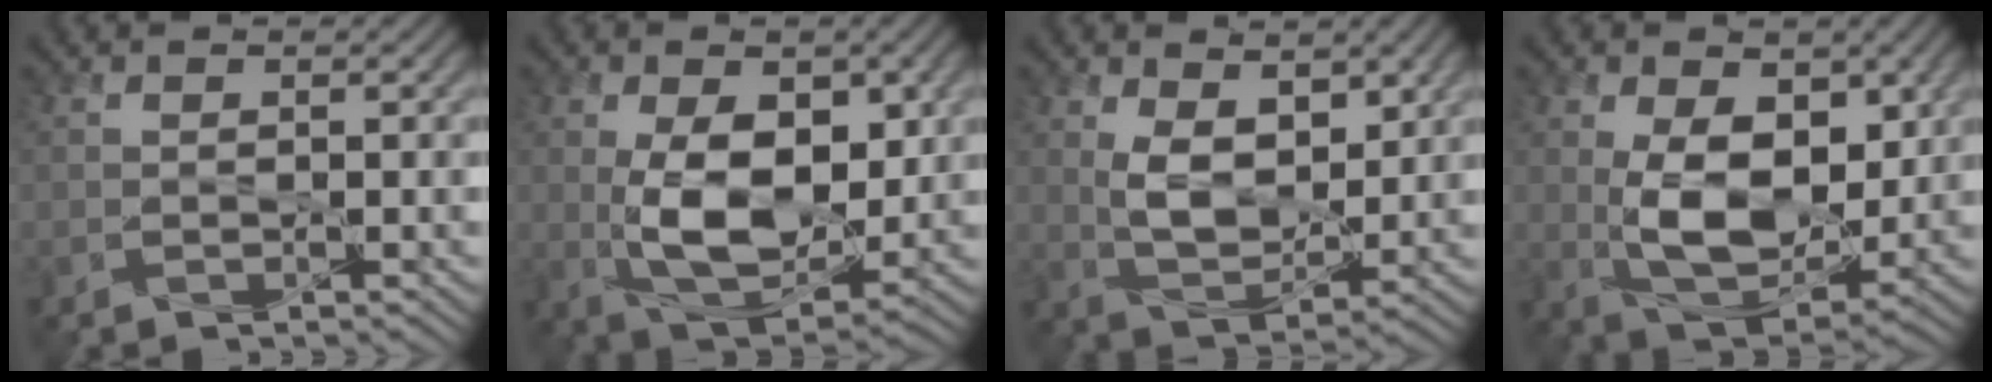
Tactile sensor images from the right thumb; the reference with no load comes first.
{"total": 10.7, "force": [0.7, 6.1, 8.8], "torque": [-0.163, -0.009, 0.017]}
{"total": 6.9, "force": [2.5, 4.0, 4.9], "torque": [-0.101, -0.011, 0.048]}
{"total": 10.0, "force": [1.2, 6.2, 7.8], "torque": [-0.156, -0.011, 0.024]}